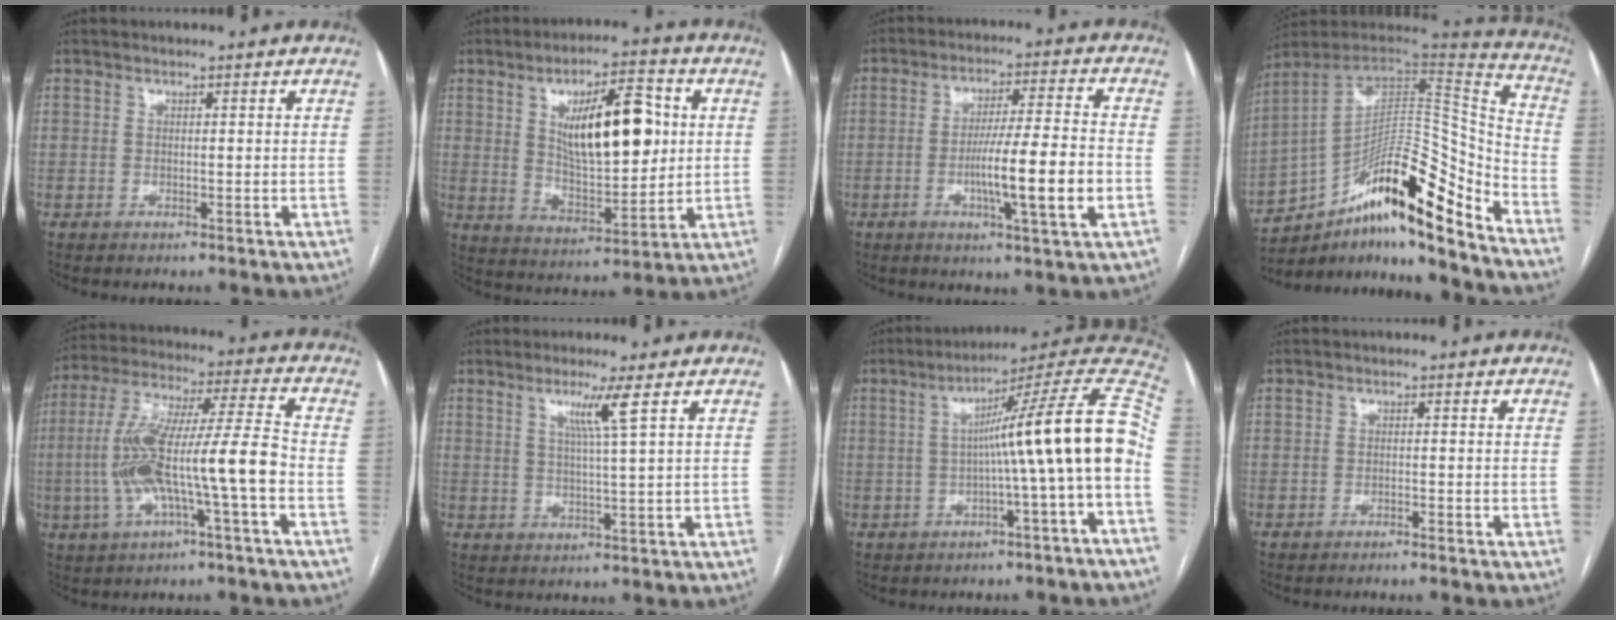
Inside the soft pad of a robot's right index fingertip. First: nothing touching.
{"total": 14.8, "force": [3.6, 5.1, 13.4], "torque": [-0.220, 0.009, 0.063]}
{"total": 11.8, "force": [-2.8, -0.1, 11.5], "torque": [-0.192, -0.002, -0.049]}
{"total": 22.3, "force": [-15.0, 3.5, 16.2], "torque": [-0.237, 0.032, -0.249]}
{"total": 14.8, "force": [-3.5, 0.7, 14.4], "torque": [-0.280, 0.022, -0.060]}
{"total": 4.5, "force": [2.1, -1.4, 3.7], "torque": [-0.073, -0.009, 0.041]}
{"total": 16.1, "force": [-1.5, -1.4, 16.0], "torque": [-0.208, 0.041, -0.031]}
{"total": 2.1, "force": [-1.9, -0.5, 0.8], "torque": [-0.008, 0.002, -0.025]}